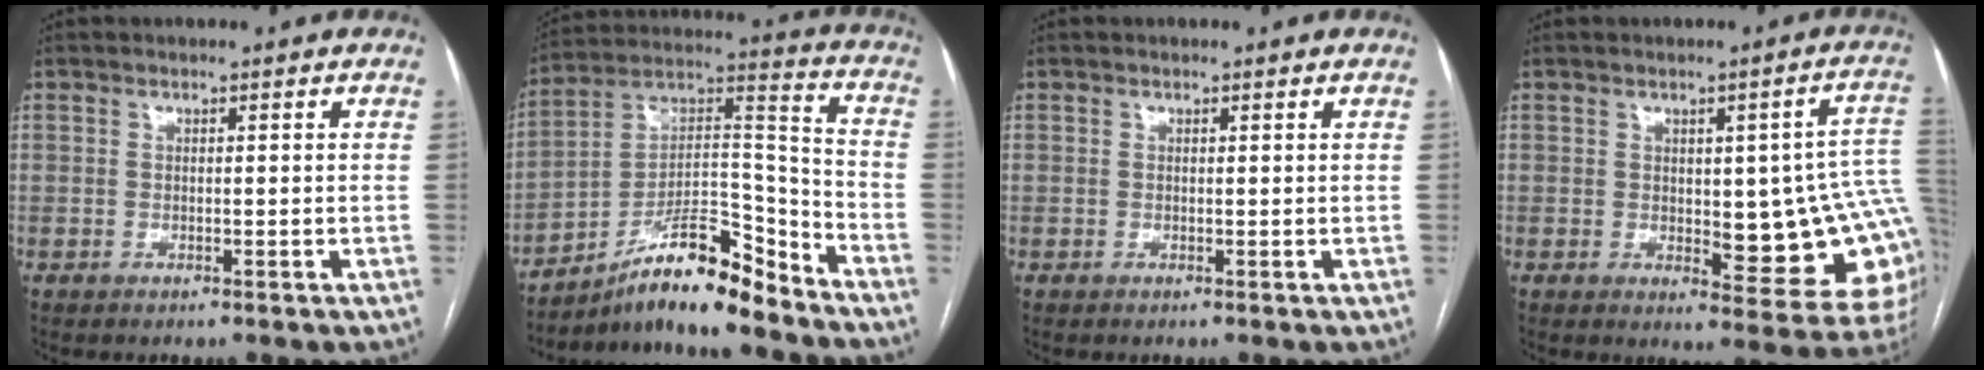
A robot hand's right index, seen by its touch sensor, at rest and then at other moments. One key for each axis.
{"total": 15.0, "fx": -12.3, "fy": 1.9, "fz": 8.4, "tx": -0.145, "ty": 0.034, "tz": -0.209}
{"total": 0.0}
{"total": 15.2, "fx": 0.5, "fy": 4.7, "fz": 14.5, "tx": -0.133, "ty": 0.009, "tz": 0.014}